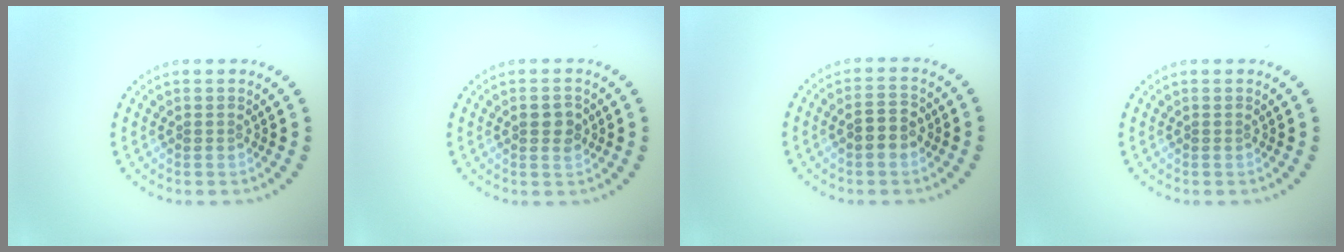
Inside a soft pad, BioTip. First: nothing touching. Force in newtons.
{"total": 1.8, "press": 1.7, "slide": 0.2}
{"total": 2.6, "press": 2.6, "slide": 0.2}
{"total": 0.0}